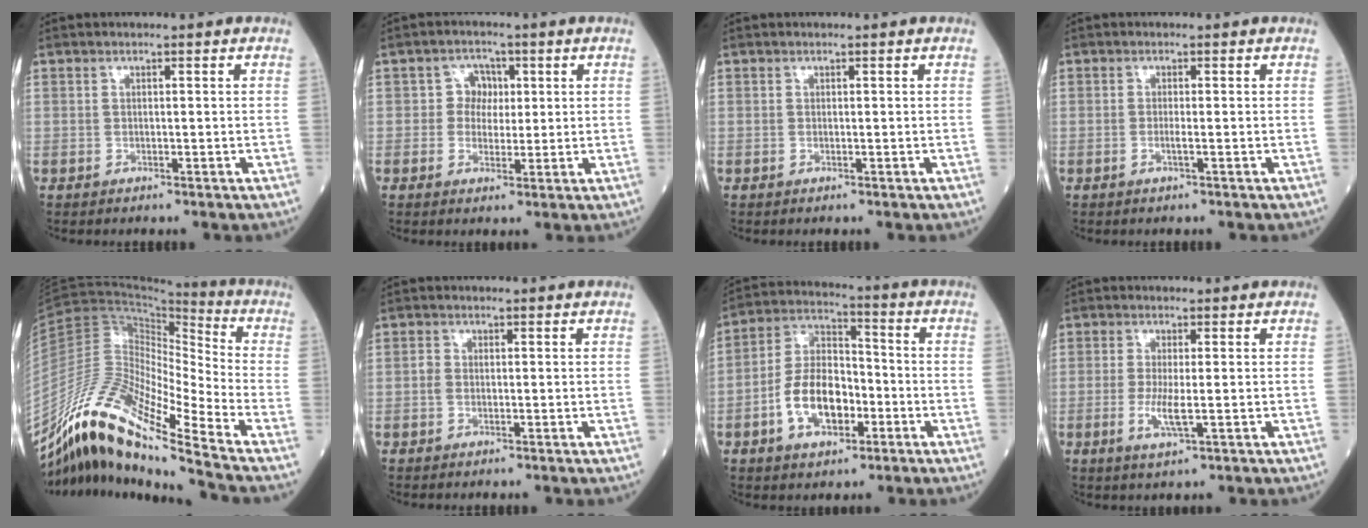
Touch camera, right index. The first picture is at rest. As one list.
[{"total": 3.5, "force": [0.5, 3.2, 1.4], "torque": [-0.013, 0.008, 0.005]}, {"total": 0.0}, {"total": 0.9, "force": [-0.3, -0.1, 0.8], "torque": [-0.018, -0.001, -0.008]}, {"total": 15.3, "force": [-12.3, 0.0, 9.1], "torque": [-0.170, 0.018, -0.226]}, {"total": 1.2, "force": [-0.1, 0.9, 0.7], "torque": [-0.017, 0.004, -0.003]}, {"total": 11.1, "force": [-3.8, 6.1, 8.5], "torque": [-0.175, 0.018, -0.069]}, {"total": 3.7, "force": [-0.7, 0.4, 3.6], "torque": [-0.077, -0.008, -0.014]}]